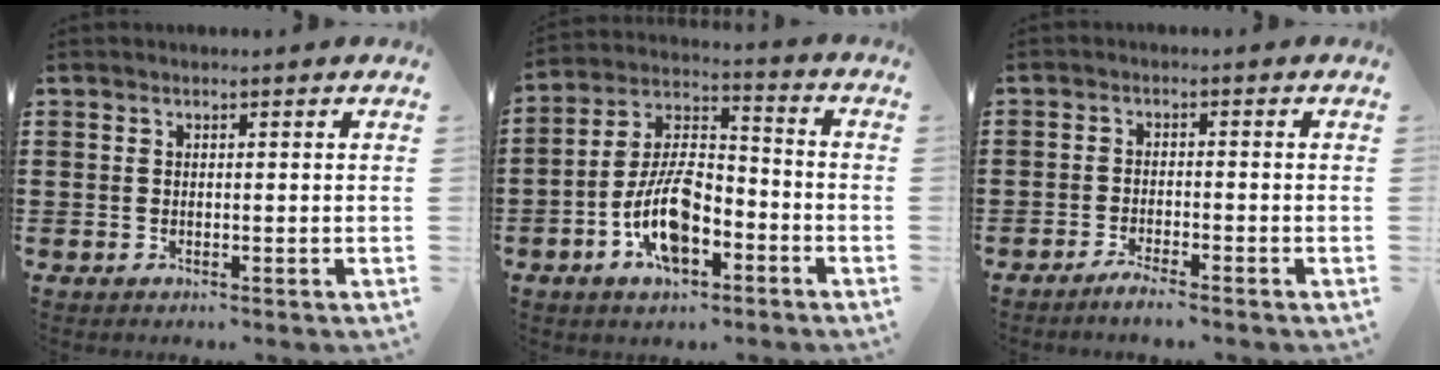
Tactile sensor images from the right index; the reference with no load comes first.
{"total": 10.6, "force": [-4.7, 4.8, 8.2], "torque": [-0.178, 0.007, -0.086]}
{"total": 2.1, "force": [-1.9, -0.5, 0.7], "torque": [-0.011, 0.001, -0.035]}